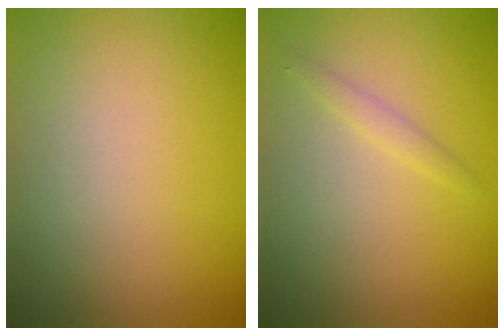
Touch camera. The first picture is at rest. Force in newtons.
{"total": 0.9, "press": 0.9, "slide": 0.1}